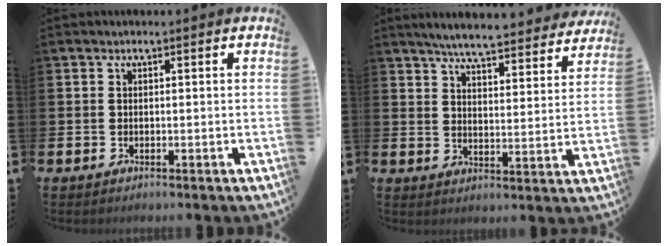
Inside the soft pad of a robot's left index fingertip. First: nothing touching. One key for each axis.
{"total": 6.3, "fx": 6.1, "fy": 0.3, "fz": 1.7, "tx": -0.045, "ty": -0.042, "tz": 0.103}